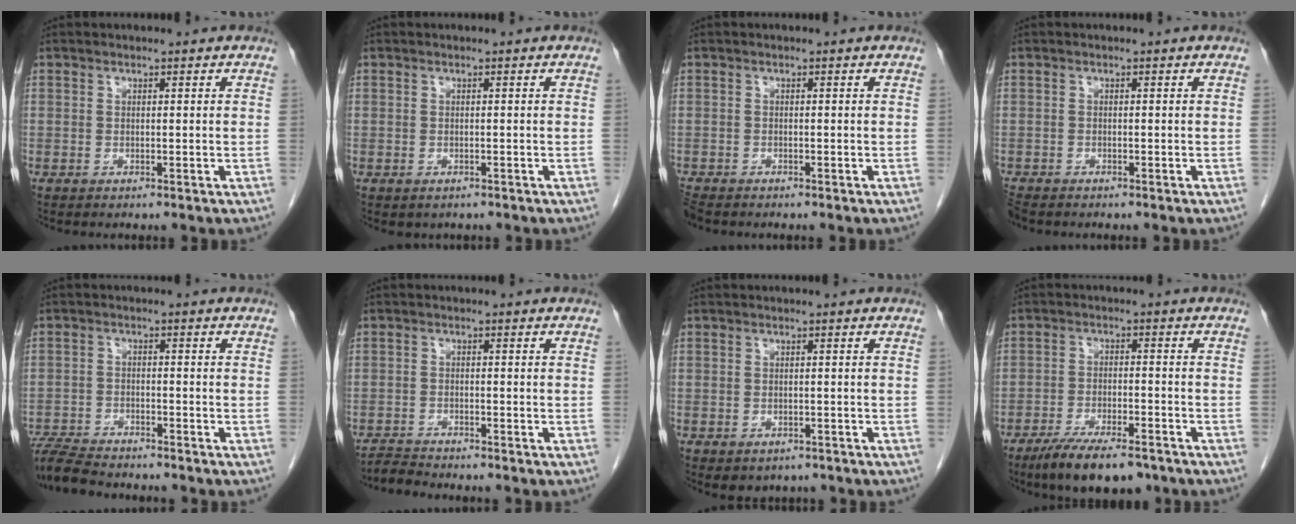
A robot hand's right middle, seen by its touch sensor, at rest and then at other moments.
{"total": 0.7, "force": [-0.4, 0.6, 0.2], "torque": [-0.007, 0.001, -0.002]}
{"total": 2.5, "force": [-2.2, 0.9, 0.7], "torque": [-0.020, -0.008, -0.041]}
{"total": 2.3, "force": [-2.0, 0.8, 0.7], "torque": [-0.019, -0.007, -0.037]}
{"total": 7.3, "force": [-6.9, 1.0, 2.3], "torque": [-0.036, -0.018, -0.119]}
{"total": 2.2, "force": [-2.2, -0.4, -0.4], "torque": [0.007, -0.013, -0.040]}
{"total": 3.0, "force": [-2.0, 2.1, 0.9], "torque": [-0.006, 0.002, -0.020]}
{"total": 10.3, "force": [-7.6, 2.8, 6.3], "torque": [-0.100, -0.014, -0.124]}